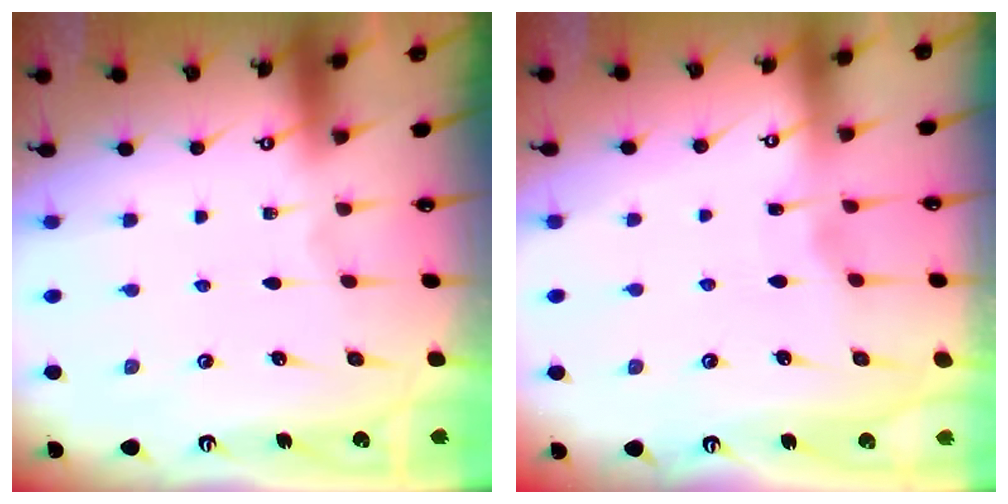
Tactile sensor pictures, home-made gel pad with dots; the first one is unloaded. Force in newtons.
{"total": 2.9, "press": 2.8, "slide": 0.4}